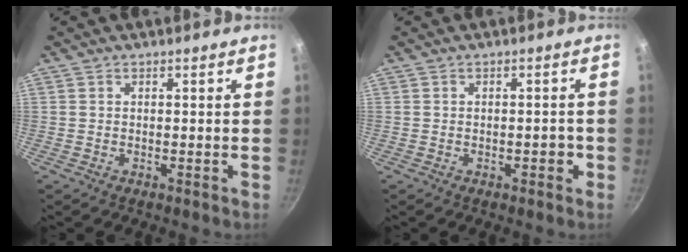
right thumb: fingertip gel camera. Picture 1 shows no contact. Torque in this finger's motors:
{"motor_torque": [0.37, 0.04, 0.36, -0.38, -0.05]}